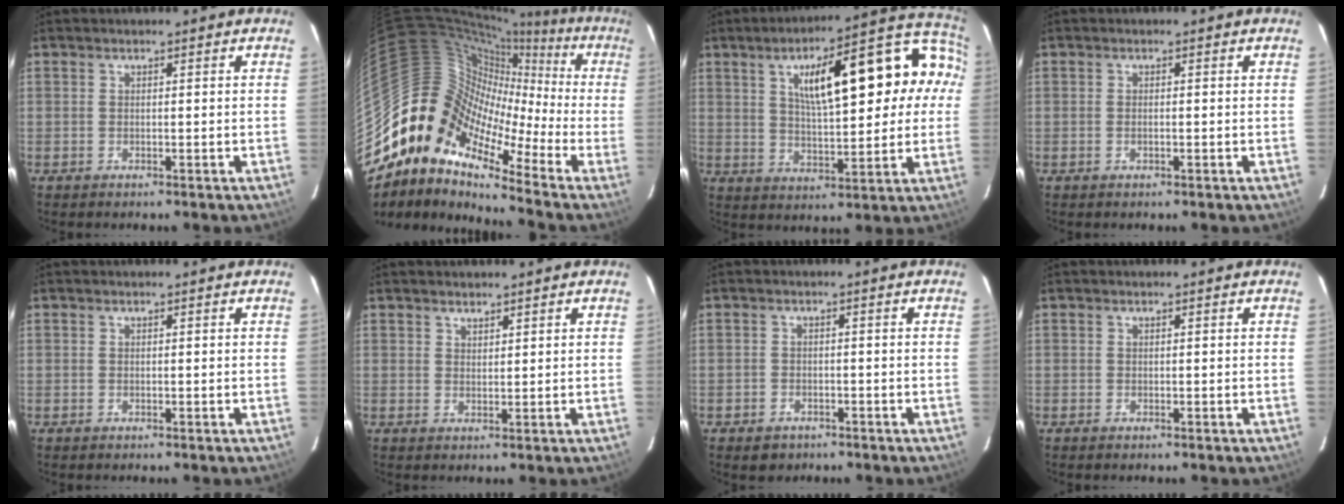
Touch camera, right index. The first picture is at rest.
{"total": 10.4, "force": [-3.5, 7.9, 5.7], "torque": [-0.077, 0.004, -0.102]}
{"total": 20.3, "force": [4.8, 7.2, 18.3], "torque": [-0.275, 0.053, 0.088]}
{"total": 0.6, "force": [-0.2, 0.2, 0.5], "torque": [-0.010, -0.001, -0.005]}
{"total": 0.0}
{"total": 1.6, "force": [1.4, 0.7, 0.3], "torque": [-0.003, 0.002, 0.025]}
{"total": 3.2, "force": [-2.0, 2.4, 0.6], "torque": [-0.022, 0.003, -0.028]}
{"total": 0.0}